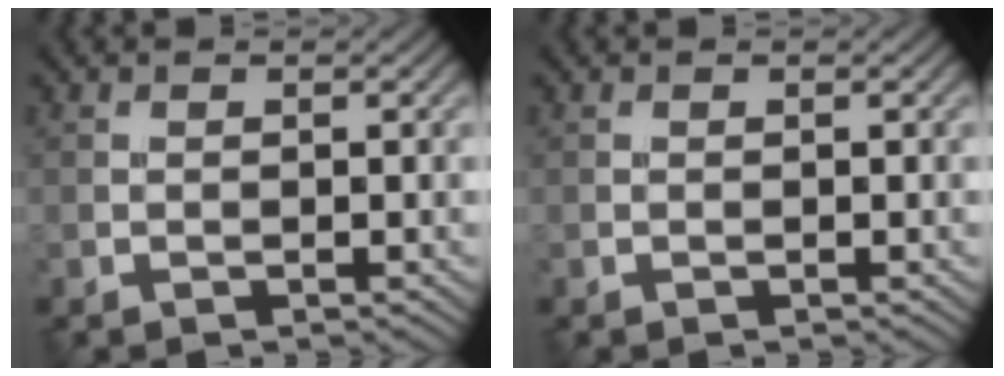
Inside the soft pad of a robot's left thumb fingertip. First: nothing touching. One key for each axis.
{"total": 0.0}